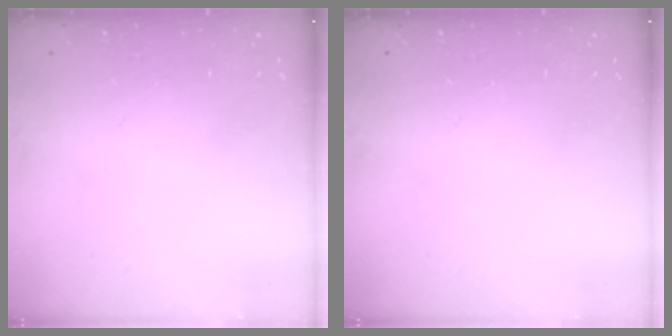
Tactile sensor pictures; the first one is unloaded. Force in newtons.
{"total": 0.0}